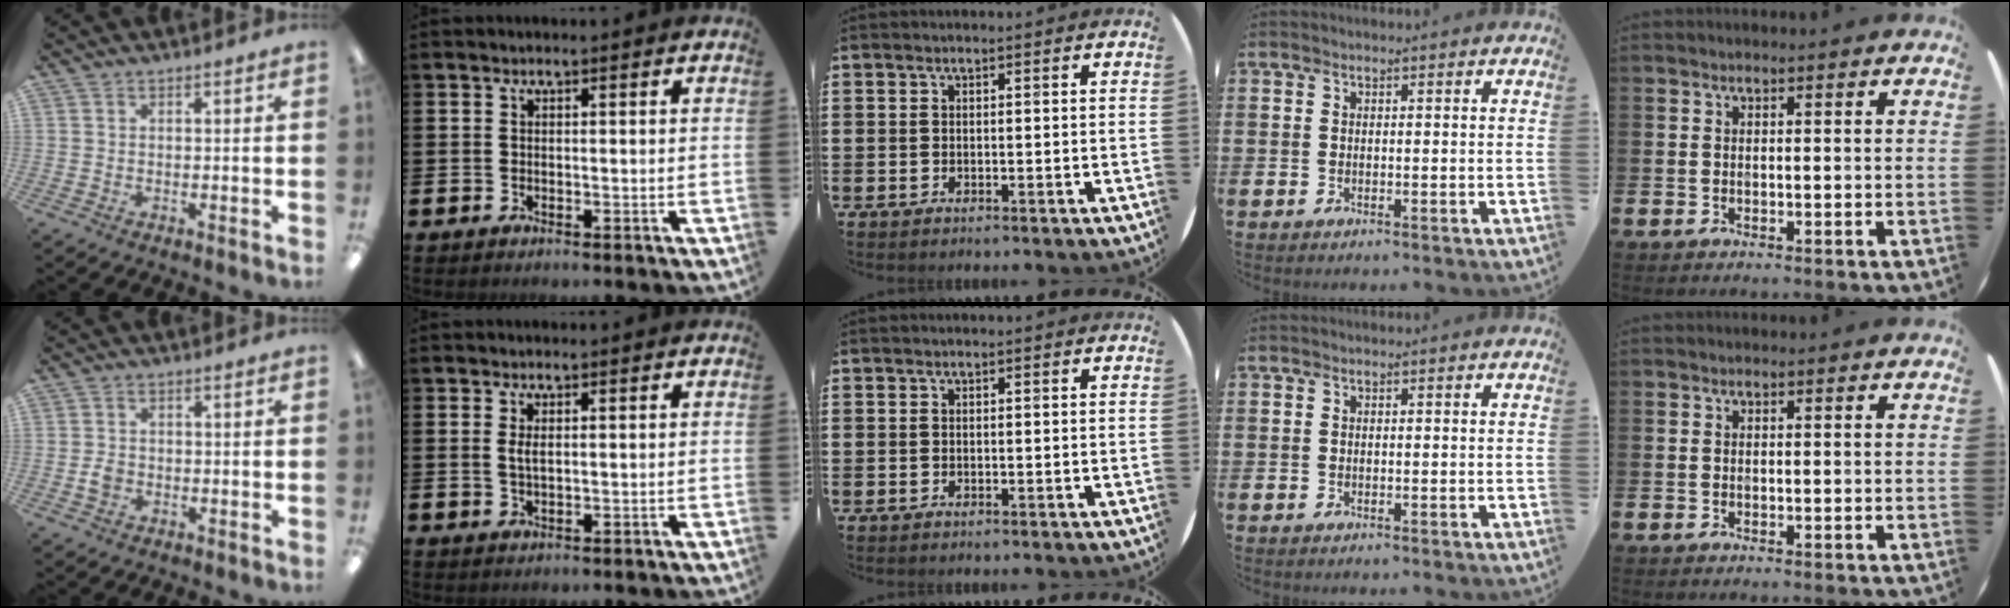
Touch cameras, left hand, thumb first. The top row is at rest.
{"thumb": {"total": 2.3, "force": [-0.4, 1.8, 1.5], "torque": [-0.026, 0.005, -0.008]}, "index": {"total": 1.4, "force": [0.6, 0.5, 1.1], "torque": [-0.009, -0.003, 0.006]}}